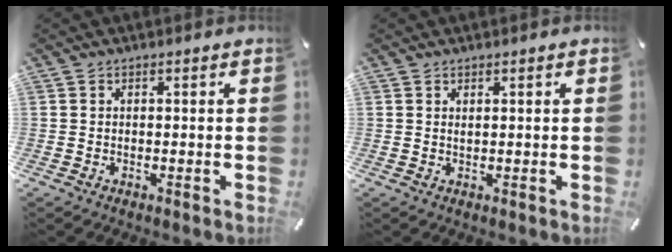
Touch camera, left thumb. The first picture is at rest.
{"total": 0.7, "force": [0.4, 0.1, 0.5], "torque": [-0.011, -0.001, 0.007]}